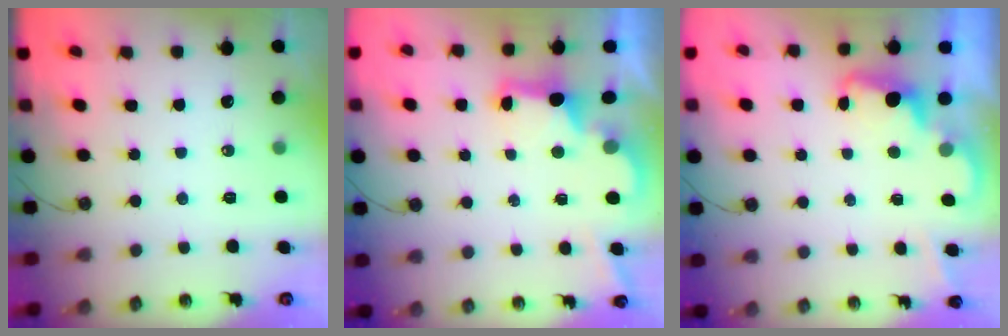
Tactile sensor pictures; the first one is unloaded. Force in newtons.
{"total": 2.8, "press": 2.6, "slide": 0.9}
{"total": 2.4, "press": 2.4, "slide": 0.5}